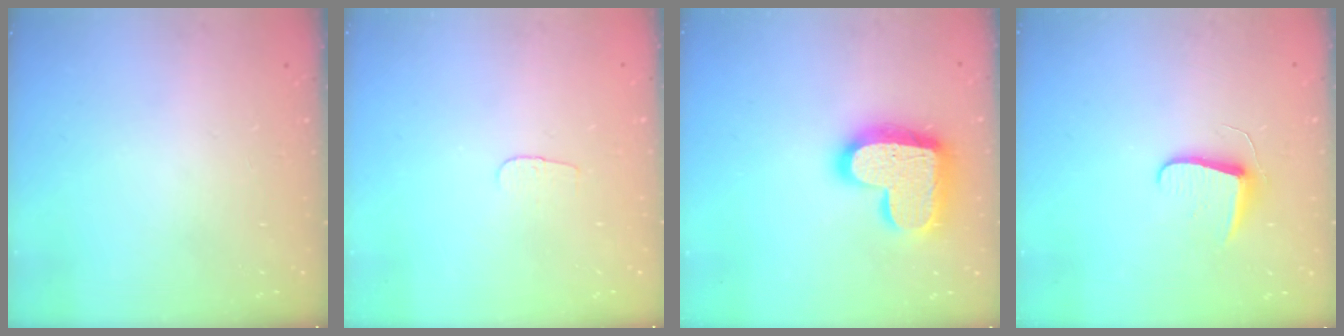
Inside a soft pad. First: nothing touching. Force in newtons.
{"total": 2.9, "press": 2.8, "slide": 0.3}
{"total": 19.5, "press": 19.5, "slide": 1.4}
{"total": 7.1, "press": 7.1, "slide": 0.7}